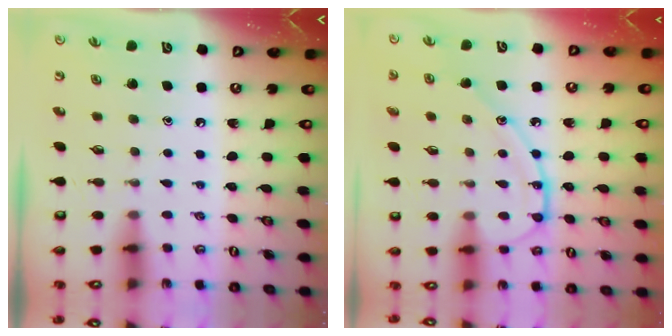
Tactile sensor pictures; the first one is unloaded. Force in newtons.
{"total": 10.6, "press": 10.6, "slide": 0.2}